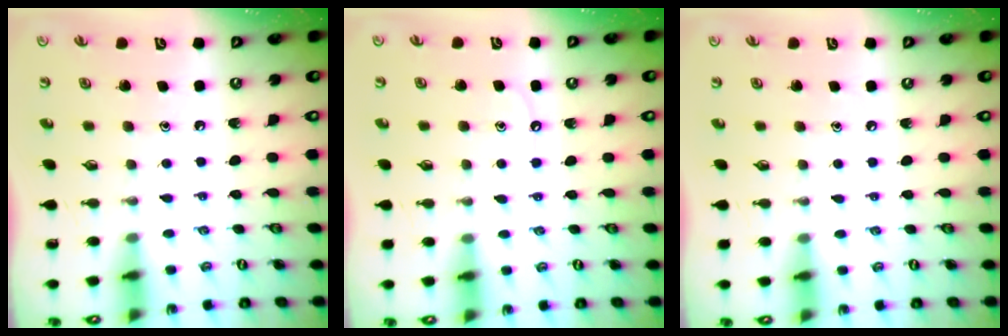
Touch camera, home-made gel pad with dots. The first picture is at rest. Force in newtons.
{"total": 4.5, "press": 4.4, "slide": 0.4}
{"total": 0.9, "press": 0.9, "slide": 0.2}